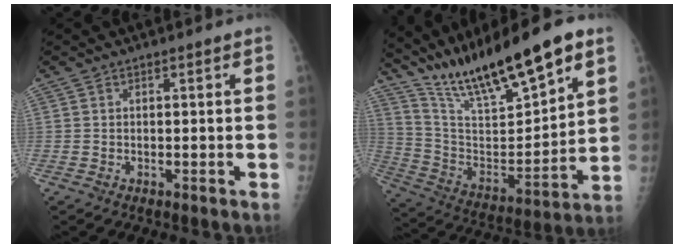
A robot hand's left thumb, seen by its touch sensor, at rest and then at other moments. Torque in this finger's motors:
{"motor_torque": [0.49, 0.47, 1.42, -1.35, 0.34]}